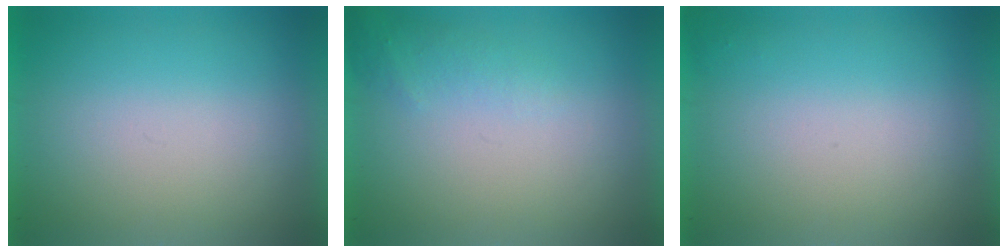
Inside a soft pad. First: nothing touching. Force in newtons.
{"total": 1.3}
{"total": 1.1}